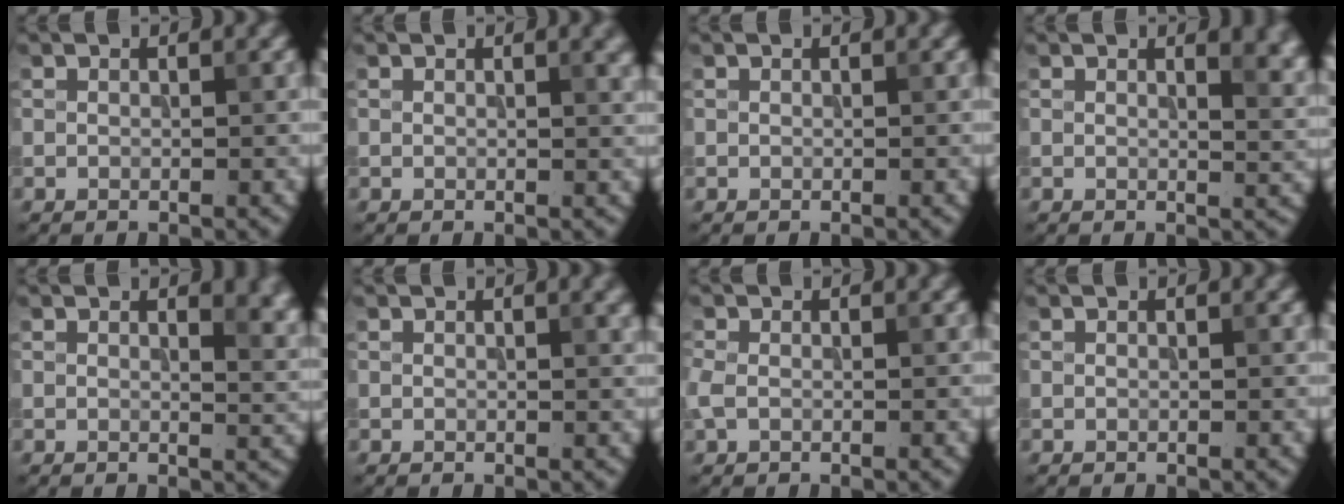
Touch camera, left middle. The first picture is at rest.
{"total": 1.4, "force": [0.8, 0.3, 1.2], "torque": [-0.014, 0.000, 0.014]}
{"total": 0.0}
{"total": 3.7, "force": [2.1, 1.4, 2.6], "torque": [-0.027, -0.004, 0.032]}
{"total": 3.2, "force": [2.0, 1.2, 2.2], "torque": [-0.029, -0.005, 0.030]}
{"total": 1.1, "force": [0.7, 0.2, 0.9], "torque": [-0.014, 0.001, 0.011]}
{"total": 1.5, "force": [-0.4, 1.0, 1.0], "torque": [-0.030, 0.002, -0.011]}
{"total": 0.0}